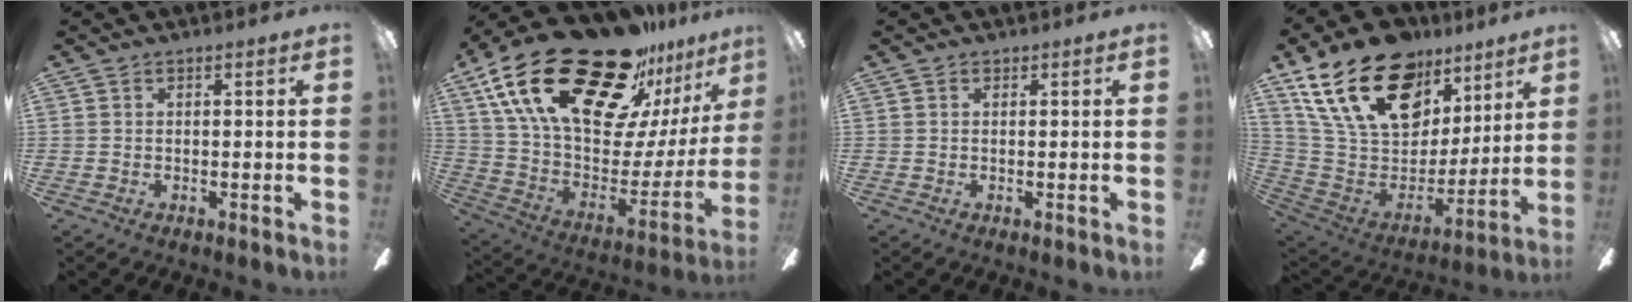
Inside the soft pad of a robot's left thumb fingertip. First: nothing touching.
{"total": 32.6, "force": [20.7, 14.4, 20.6], "torque": [-0.372, -0.139, 0.384]}
{"total": 0.0}
{"total": 25.9, "force": [14.7, 15.3, 15.0], "torque": [-0.259, -0.069, 0.278]}